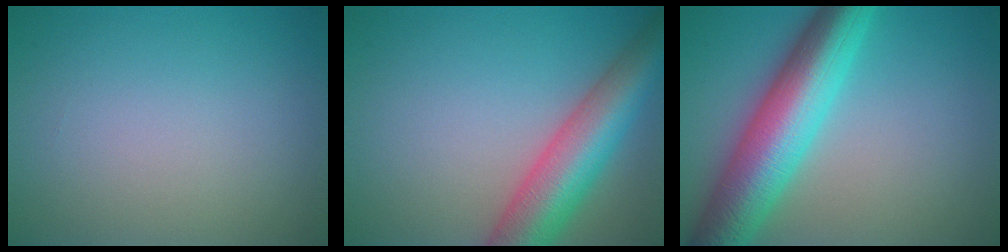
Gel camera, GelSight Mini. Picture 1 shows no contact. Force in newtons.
{"total": 8.5, "press": 8.5, "slide": 0.4}
{"total": 10.0, "press": 10.0, "slide": 0.2}